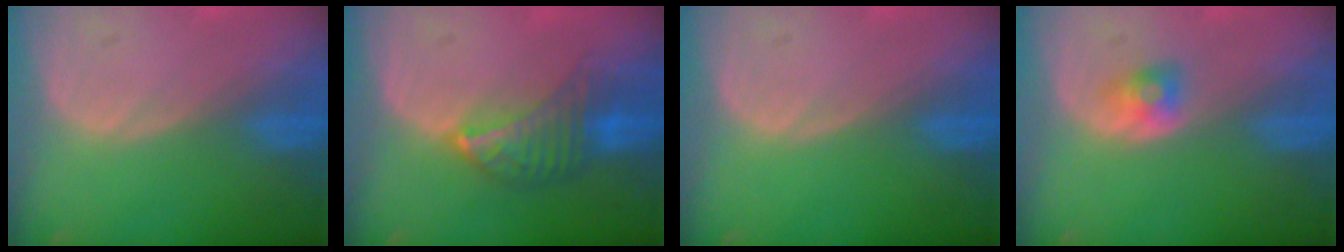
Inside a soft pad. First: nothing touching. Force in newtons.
{"total": 6.8, "press": 6.2, "slide": 2.8}
{"total": 0.0}
{"total": 2.4, "press": 2.2, "slide": 0.7}